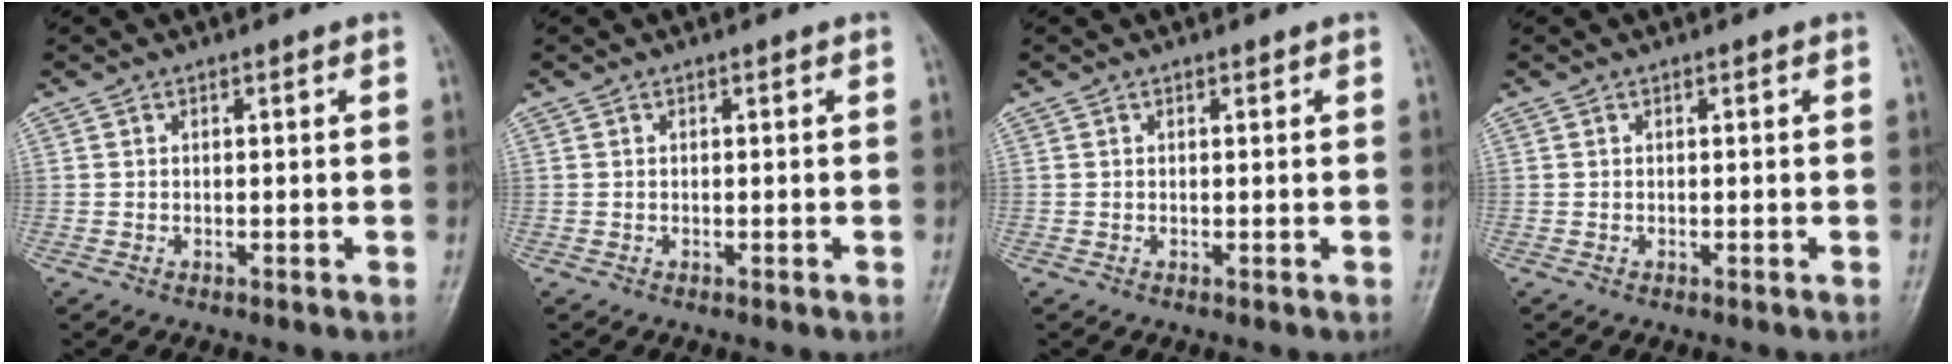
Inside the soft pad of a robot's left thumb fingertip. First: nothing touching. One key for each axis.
{"total": 0.0}
{"total": 0.0}
{"total": 0.0}